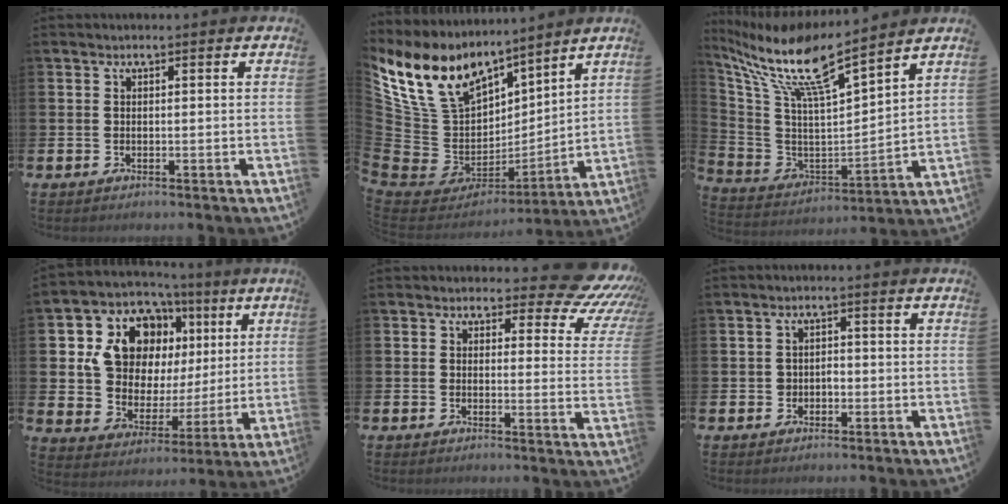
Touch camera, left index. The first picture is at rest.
{"total": 10.6, "force": [8.2, 6.3, 2.5], "torque": [-0.127, -0.069, 0.155]}
{"total": 11.2, "force": [8.9, 1.5, 6.5], "torque": [-0.166, -0.063, 0.145]}
{"total": 11.8, "force": [5.6, 8.7, 5.6], "torque": [-0.155, -0.025, 0.108]}
{"total": 5.5, "force": [4.7, 2.0, 2.1], "torque": [-0.021, -0.049, 0.075]}
{"total": 1.7, "force": [-0.5, 1.5, 0.7], "torque": [-0.007, 0.002, -0.015]}